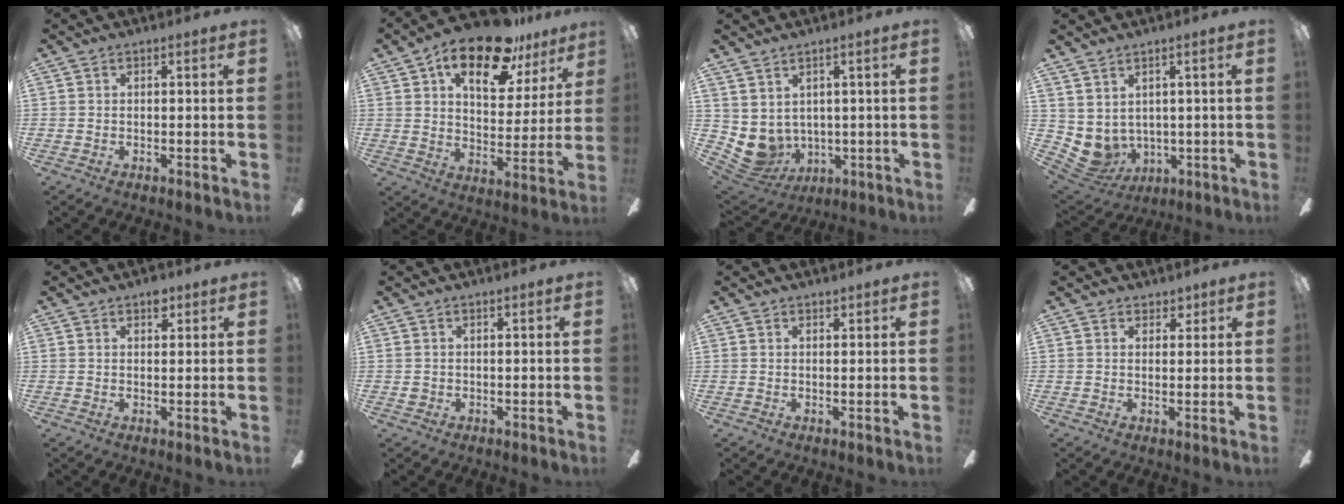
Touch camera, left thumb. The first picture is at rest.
{"total": 19.1, "force": [12.0, 8.7, 12.0], "torque": [-0.181, -0.059, 0.201]}
{"total": 5.2, "force": [2.0, 4.6, 1.5], "torque": [-0.067, -0.024, 0.045]}
{"total": 4.6, "force": [1.8, 3.9, 1.7], "torque": [-0.074, -0.026, 0.036]}
{"total": 3.3, "force": [2.1, 1.8, 1.7], "torque": [-0.006, -0.009, 0.032]}
{"total": 0.7, "force": [0.3, 0.6, 0.1], "torque": [-0.004, 0.004, 0.005]}
{"total": 1.0, "force": [0.9, 0.3, 0.0], "torque": [0.005, -0.003, 0.017]}
{"total": 2.6, "force": [1.9, 1.8, 0.4], "torque": [0.001, -0.003, 0.033]}